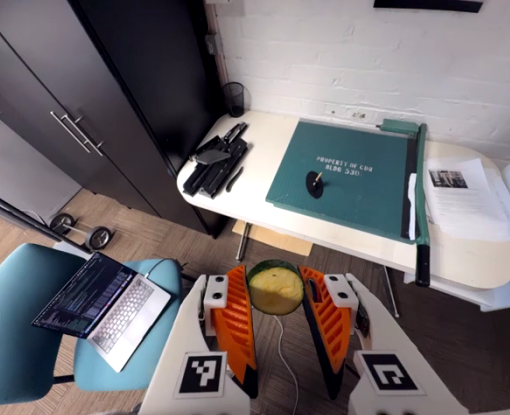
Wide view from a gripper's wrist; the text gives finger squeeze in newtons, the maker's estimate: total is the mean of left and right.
{"total": 10.1, "left": 9.7, "right": 10.4}